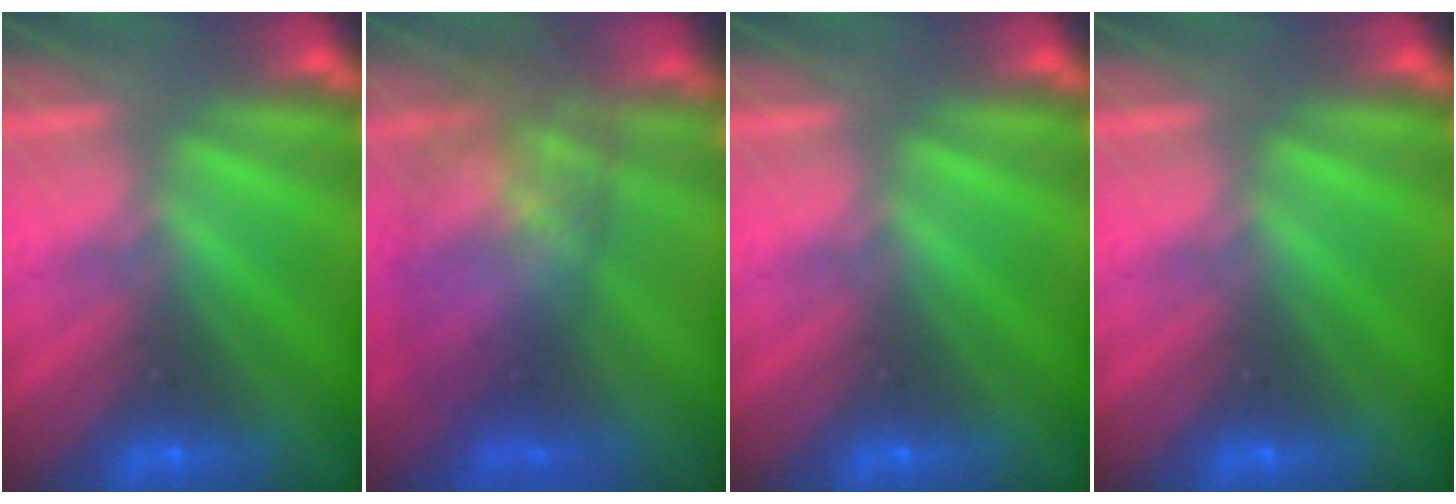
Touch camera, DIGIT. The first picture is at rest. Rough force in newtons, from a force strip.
{"total": 7.0}
{"total": 0.0}
{"total": 0.0}